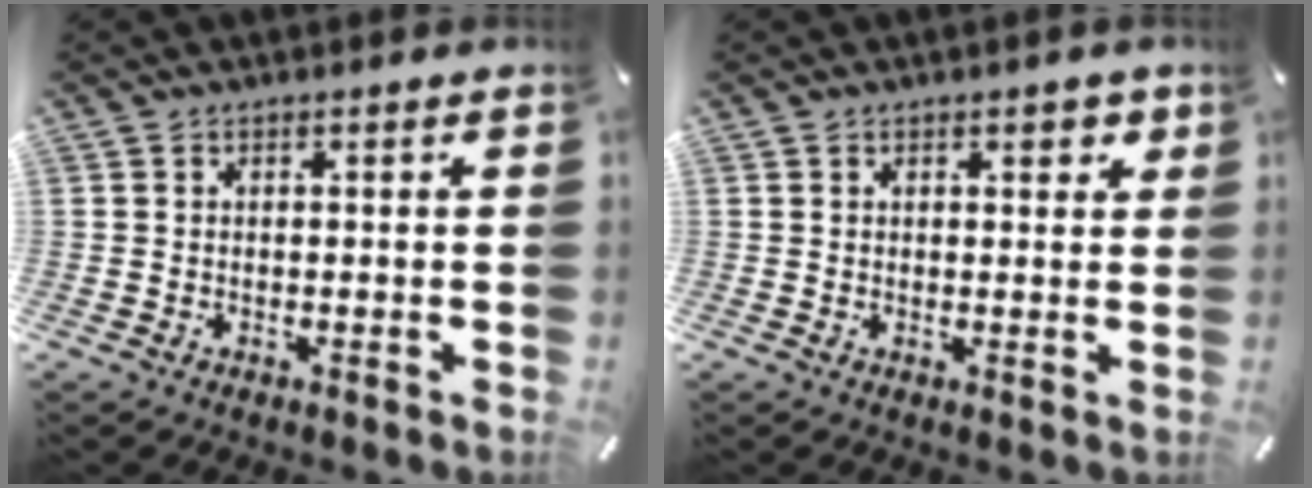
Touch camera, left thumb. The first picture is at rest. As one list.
[{"total": 2.1, "force": [1.2, 1.1, 1.4], "torque": [-0.013, -0.002, 0.016]}]